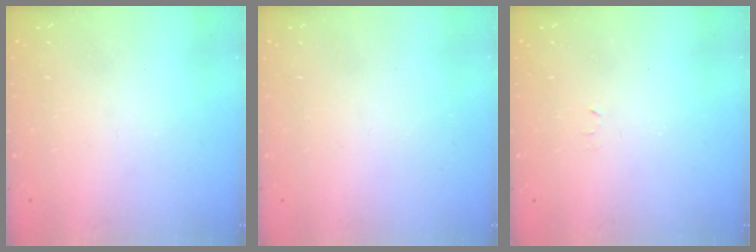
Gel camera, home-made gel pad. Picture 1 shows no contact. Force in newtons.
{"total": 1.6, "press": 1.6, "slide": 0.1}
{"total": 2.4, "press": 2.4, "slide": 0.4}